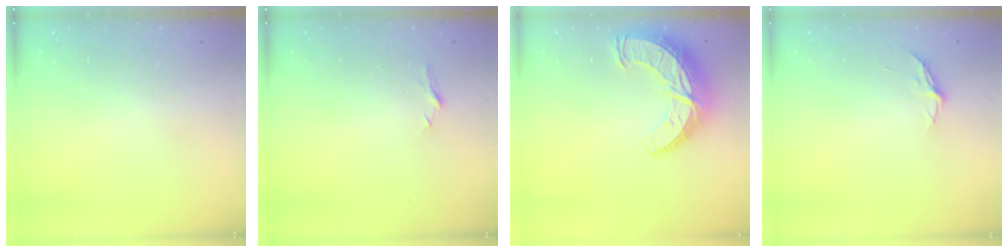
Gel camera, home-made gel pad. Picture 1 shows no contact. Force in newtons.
{"total": 5.0, "press": 5.0, "slide": 0.6}
{"total": 13.4, "press": 13.4, "slide": 1.0}
{"total": 3.8, "press": 3.8, "slide": 0.3}